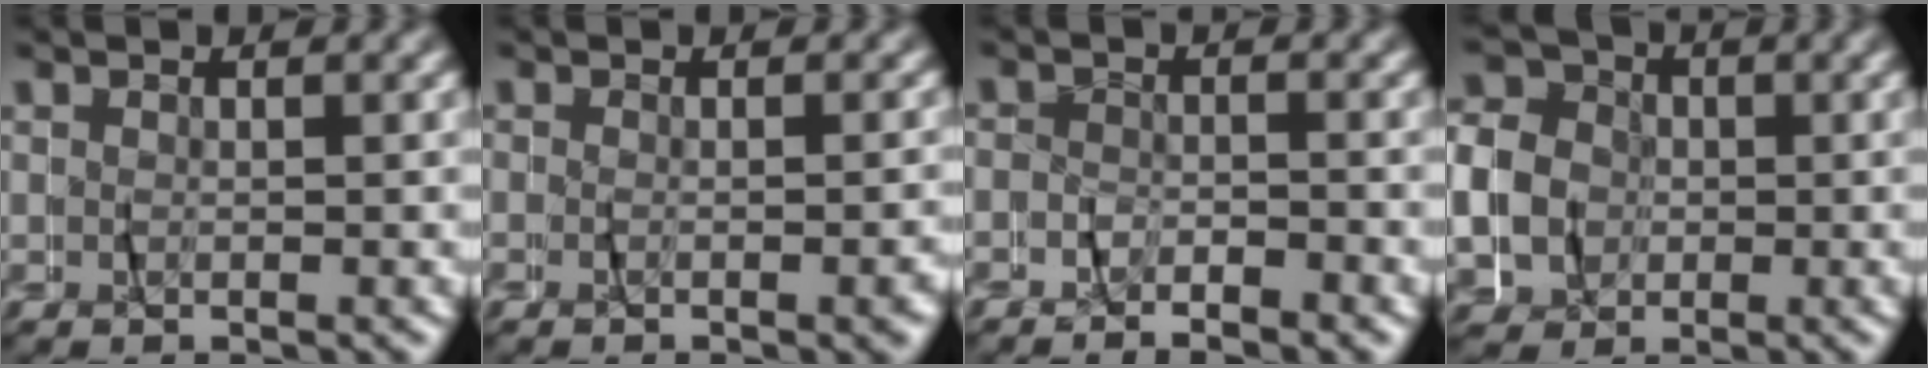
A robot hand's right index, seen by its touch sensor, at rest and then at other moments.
{"total": 1.4, "force": [-1.0, -0.6, 0.8], "torque": [-0.010, -0.002, -0.015]}
{"total": 2.1, "force": [-1.4, 1.4, 0.6], "torque": [-0.015, 0.005, -0.037]}
{"total": 9.4, "force": [0.6, 8.5, 4.1], "torque": [-0.093, -0.009, 0.003]}